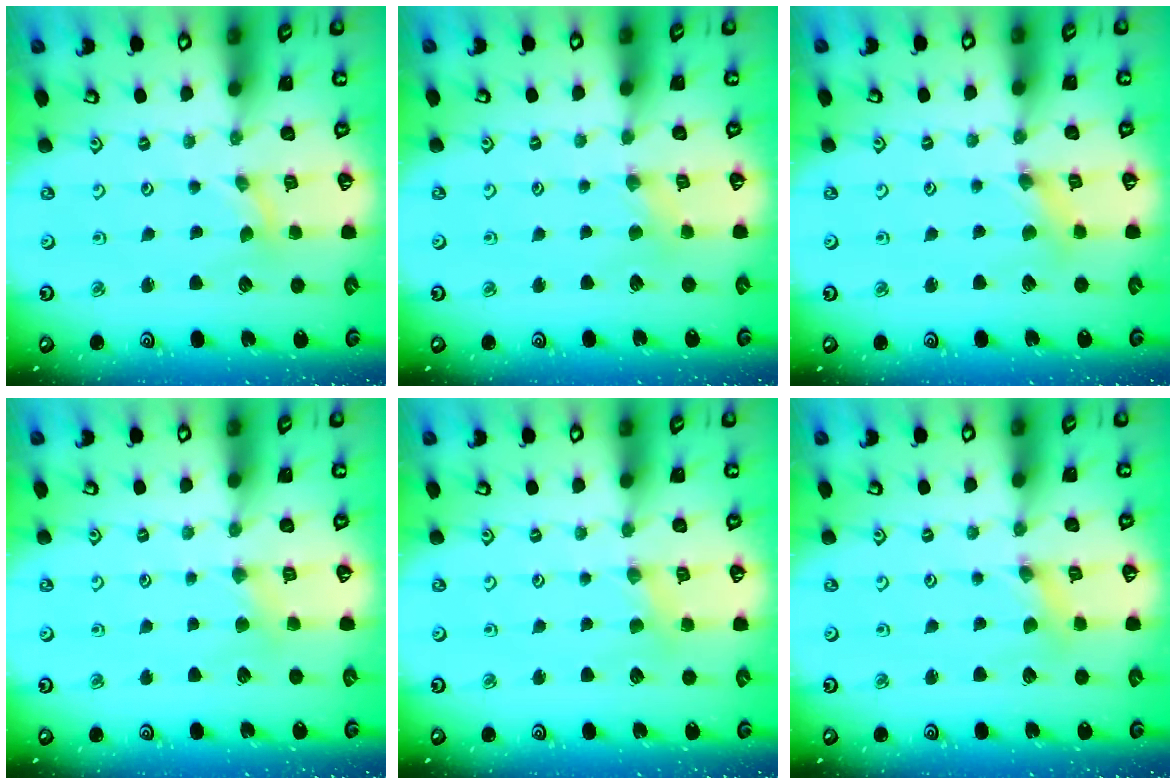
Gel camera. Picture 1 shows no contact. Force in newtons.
{"total": 2.6, "press": 2.5, "slide": 0.5}
{"total": 1.4, "press": 1.4, "slide": 0.2}
{"total": 2.5, "press": 2.5, "slide": 0.3}
{"total": 2.2, "press": 2.1, "slide": 0.5}
{"total": 1.4, "press": 1.4, "slide": 0.0}